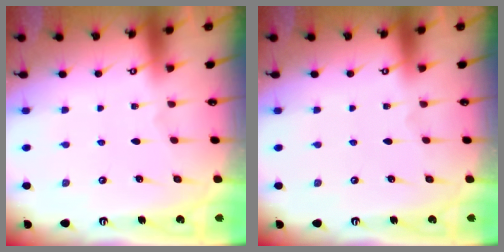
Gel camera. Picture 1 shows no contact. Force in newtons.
{"total": 0.0}